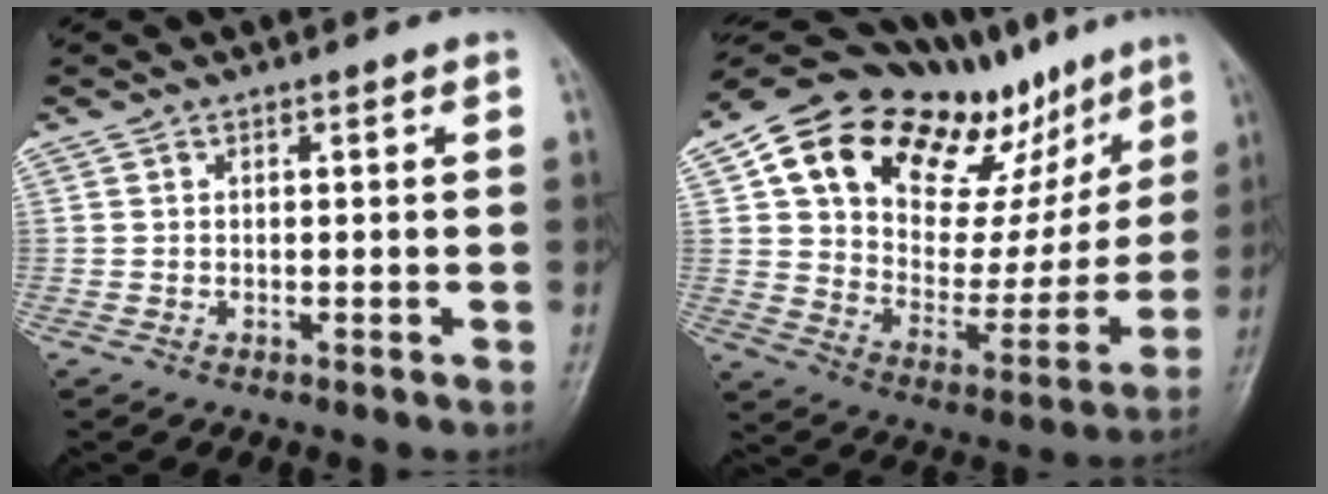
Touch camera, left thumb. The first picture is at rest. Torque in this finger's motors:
{"motor_torque": [1.51, 2.12, 1.42, -1.35, 0.30]}